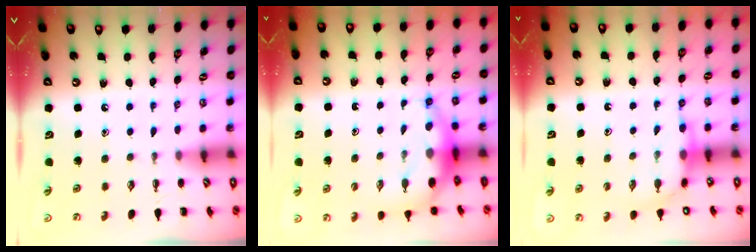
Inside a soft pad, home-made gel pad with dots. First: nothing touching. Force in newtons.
{"total": 7.0, "press": 6.9, "slide": 1.5}
{"total": 8.1, "press": 8.0, "slide": 0.5}